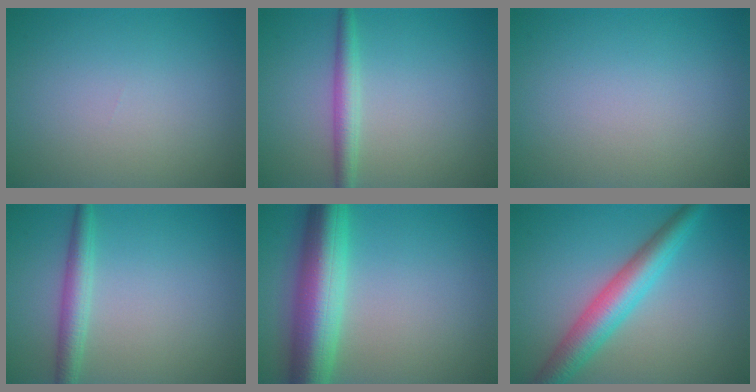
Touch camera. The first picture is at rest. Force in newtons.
{"total": 2.3, "press": 2.3, "slide": 0.0}
{"total": 0.0}
{"total": 2.6, "press": 2.6, "slide": 0.0}
{"total": 8.6, "press": 8.6, "slide": 0.3}
{"total": 5.5, "press": 5.5, "slide": 0.1}